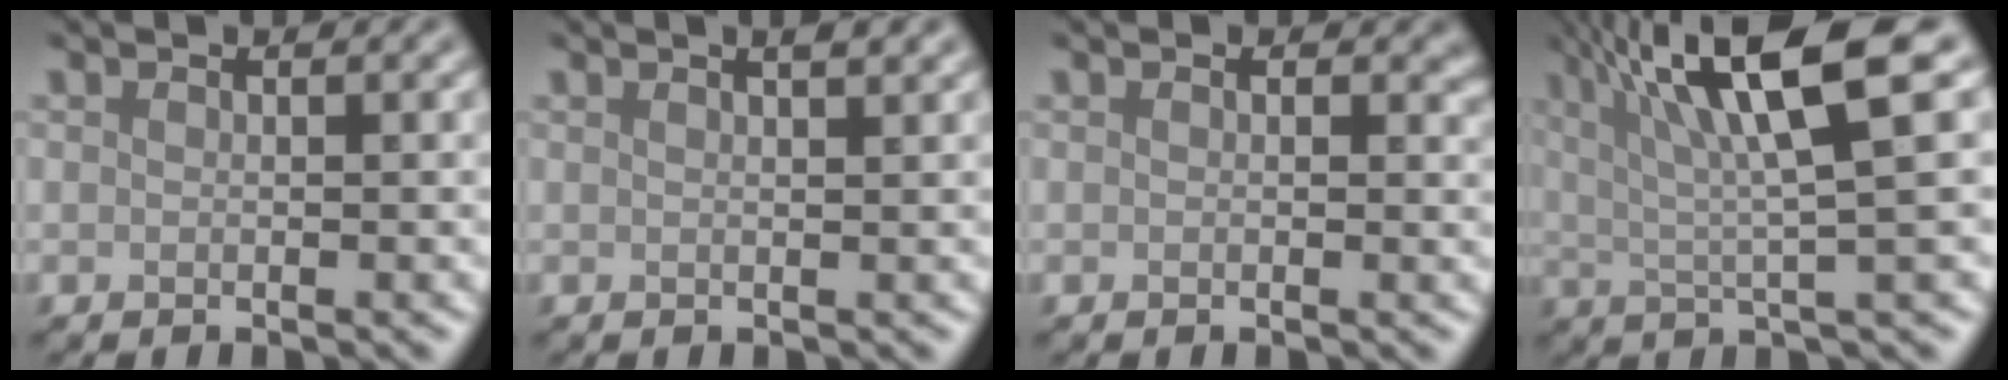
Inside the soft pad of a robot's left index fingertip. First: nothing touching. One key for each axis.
{"total": 2.7, "fx": 1.5, "fy": 1.1, "fz": 1.9, "tx": -0.005, "ty": 0.007, "tz": -0.008}
{"total": 1.1, "fx": 0.4, "fy": 0.6, "fz": 0.8, "tx": -0.008, "ty": -0.002, "tz": 0.006}
{"total": 10.4, "fx": 4.4, "fy": 1.8, "fz": 9.2, "tx": -0.132, "ty": 0.022, "tz": 0.071}